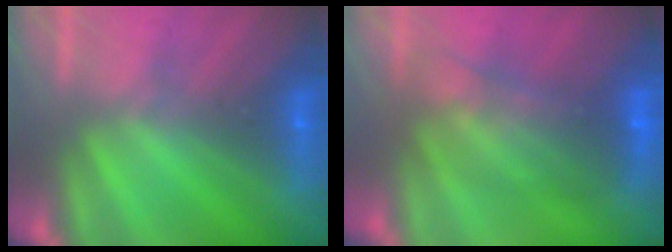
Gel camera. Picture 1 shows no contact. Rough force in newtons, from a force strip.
{"total": 5.8}